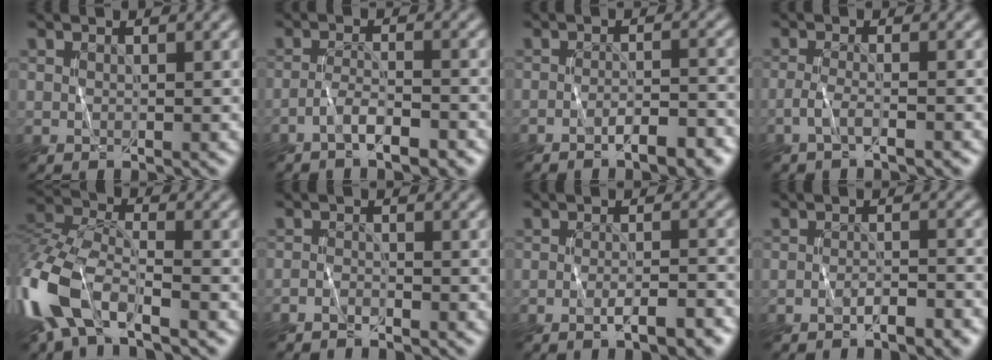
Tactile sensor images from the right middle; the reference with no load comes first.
{"total": 3.3, "force": [-2.5, 0.6, 2.1], "torque": [-0.036, 0.005, -0.045]}
{"total": 3.6, "force": [-2.5, 0.8, 2.5], "torque": [-0.033, 0.003, -0.036]}
{"total": 2.1, "force": [-1.4, 0.5, 1.5], "torque": [-0.018, 0.003, -0.031]}
{"total": 9.3, "force": [-5.1, 4.4, 6.4], "torque": [-0.150, -0.003, -0.112]}
{"total": 1.4, "force": [-1.4, -0.1, -0.2], "torque": [0.003, -0.001, -0.029]}
{"total": 3.3, "force": [-2.0, 0.7, 2.5], "torque": [-0.030, 0.001, -0.031]}
{"total": 2.6, "force": [-2.1, 0.5, 1.5], "torque": [-0.018, 0.005, -0.034]}